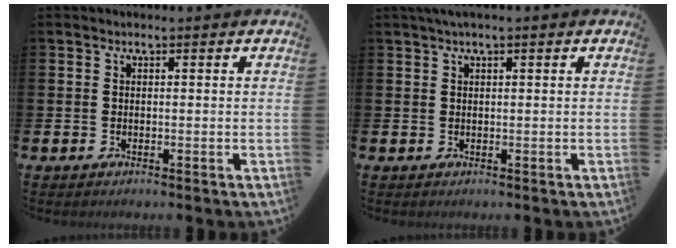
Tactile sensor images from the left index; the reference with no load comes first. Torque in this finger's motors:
{"motor_torque": [0.46, -0.73, 0.76, 0.21]}